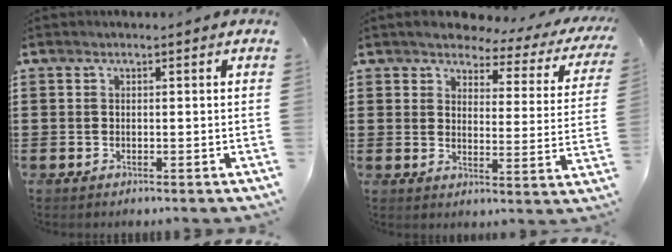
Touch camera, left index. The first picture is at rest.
{"total": 3.9, "force": [3.7, 0.9, 1.1], "torque": [-0.037, -0.024, 0.056]}